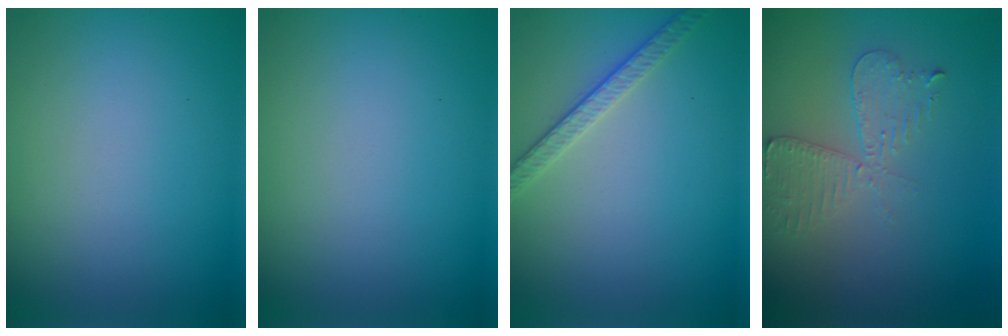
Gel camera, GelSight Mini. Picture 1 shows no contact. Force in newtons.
{"total": 0.0}
{"total": 2.5, "press": 2.2, "slide": 1.2}
{"total": 2.6, "press": 2.5, "slide": 0.5}